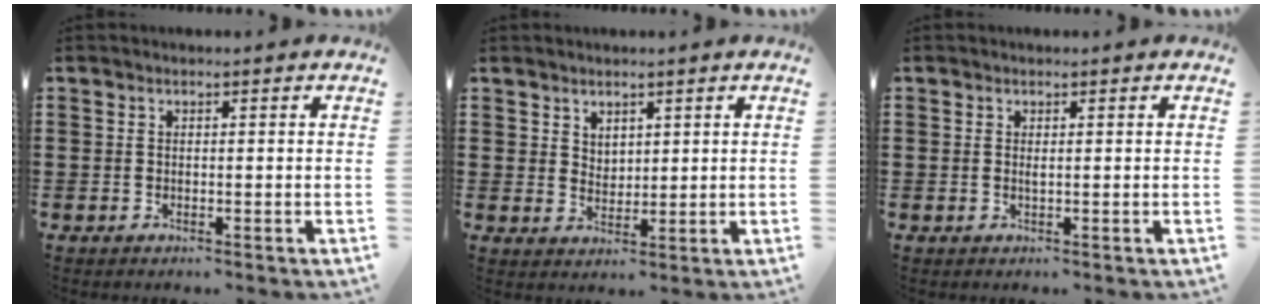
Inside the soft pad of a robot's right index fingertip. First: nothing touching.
{"total": 2.9, "force": [2.3, 1.7, 0.0], "torque": [-0.006, 0.007, 0.044]}
{"total": 0.7, "force": [0.2, 0.2, 0.6], "torque": [-0.013, 0.001, 0.004]}